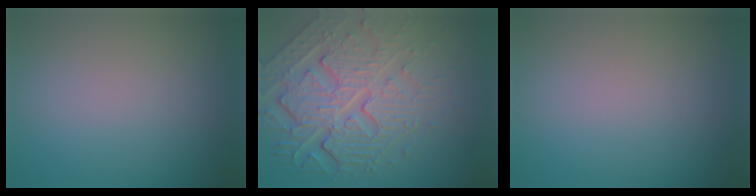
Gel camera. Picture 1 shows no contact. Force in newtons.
{"total": 8.2, "press": 5.8, "slide": 5.8}
{"total": 0.0}